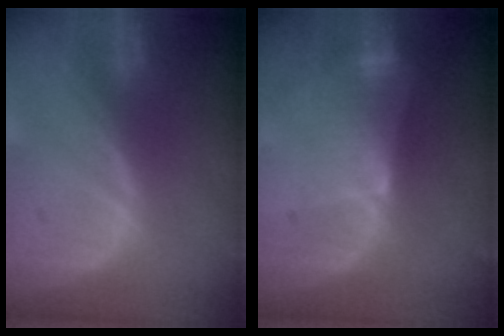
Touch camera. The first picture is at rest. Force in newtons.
{"total": 6.3, "press": 5.5, "slide": 3.1}